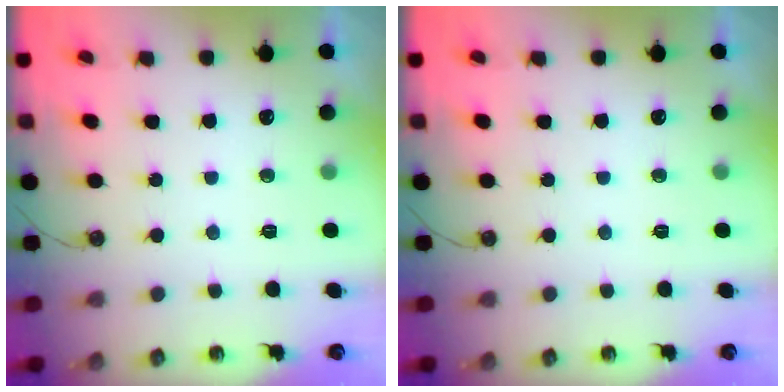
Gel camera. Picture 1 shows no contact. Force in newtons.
{"total": 0.0}